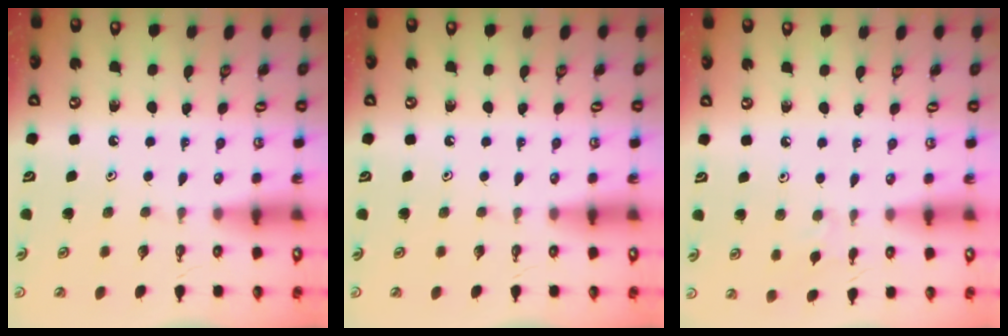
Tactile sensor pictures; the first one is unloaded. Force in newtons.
{"total": 0.0}
{"total": 2.6, "press": 2.6, "slide": 0.5}